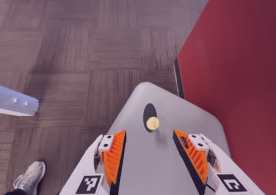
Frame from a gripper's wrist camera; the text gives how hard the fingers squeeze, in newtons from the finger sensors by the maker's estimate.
{"total": 0.0}